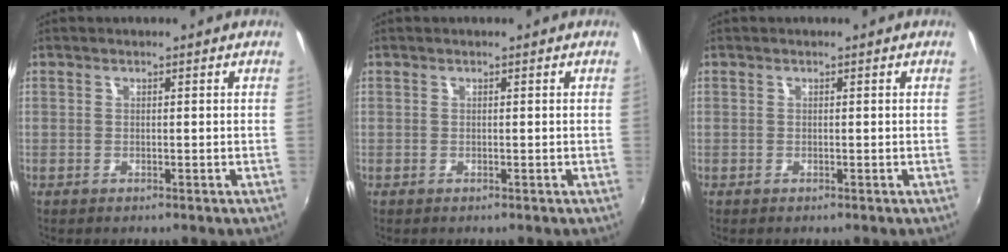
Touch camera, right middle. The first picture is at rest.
{"total": 0.0}
{"total": 0.0}